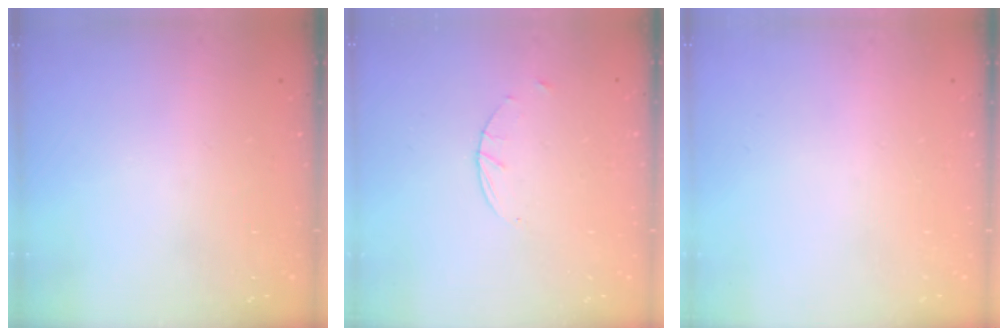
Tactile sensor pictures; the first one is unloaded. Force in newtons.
{"total": 1.7, "press": 1.7, "slide": 0.3}
{"total": 0.0}